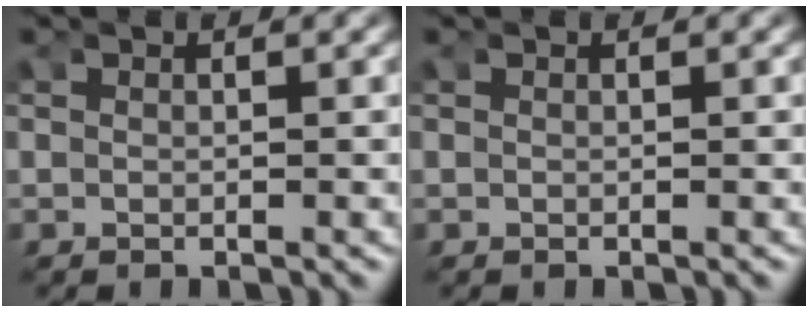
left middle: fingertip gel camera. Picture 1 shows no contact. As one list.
[{"total": 0.0}]